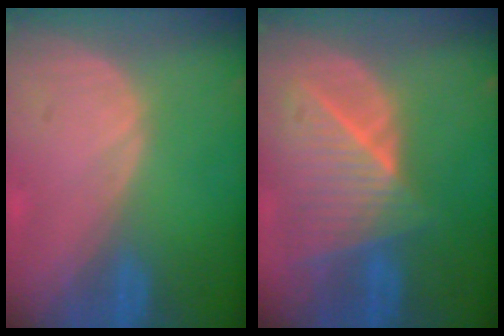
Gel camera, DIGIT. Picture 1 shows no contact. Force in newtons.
{"total": 8.8, "press": 7.8, "slide": 4.0}